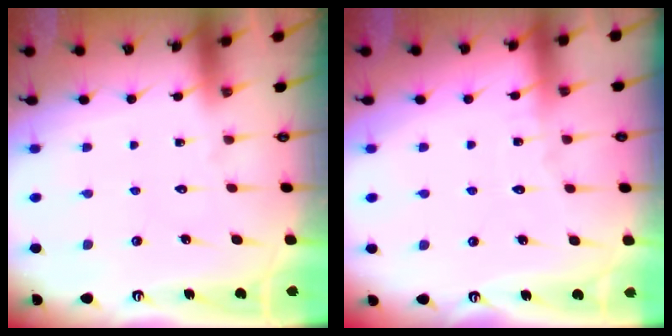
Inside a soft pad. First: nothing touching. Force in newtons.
{"total": 2.4, "press": 2.4, "slide": 0.3}